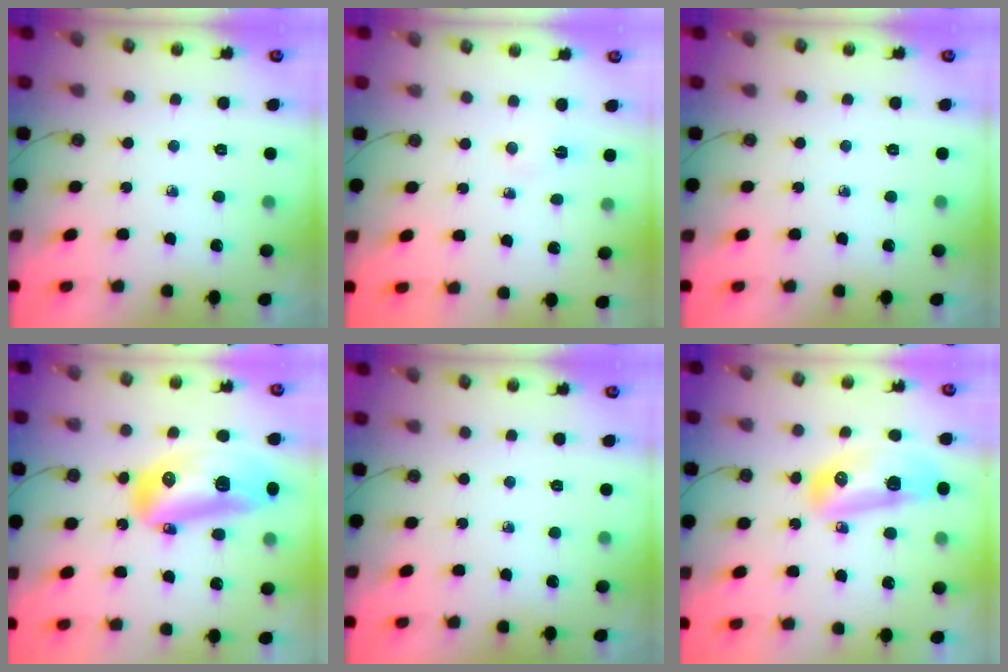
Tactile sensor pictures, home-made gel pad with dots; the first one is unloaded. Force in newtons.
{"total": 2.9, "press": 1.4, "slide": 2.6}
{"total": 0.0}
{"total": 19.2, "press": 19.1, "slide": 2.5}
{"total": 0.0}
{"total": 14.0, "press": 13.4, "slide": 4.0}